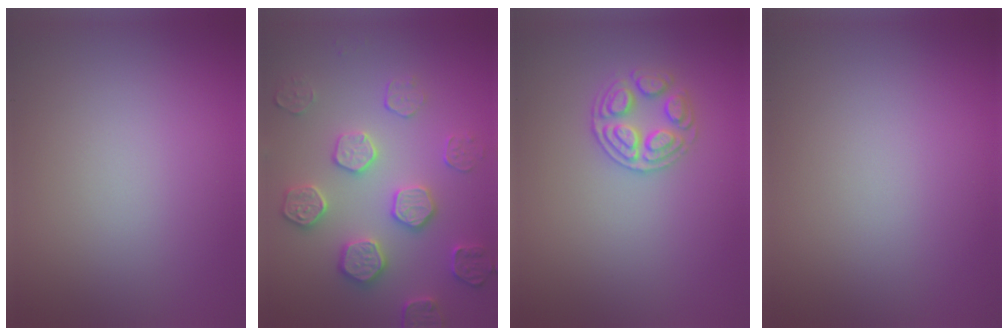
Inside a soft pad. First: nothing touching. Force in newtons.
{"total": 3.9, "press": 3.6, "slide": 1.7}
{"total": 2.6, "press": 2.6, "slide": 0.4}
{"total": 0.0}